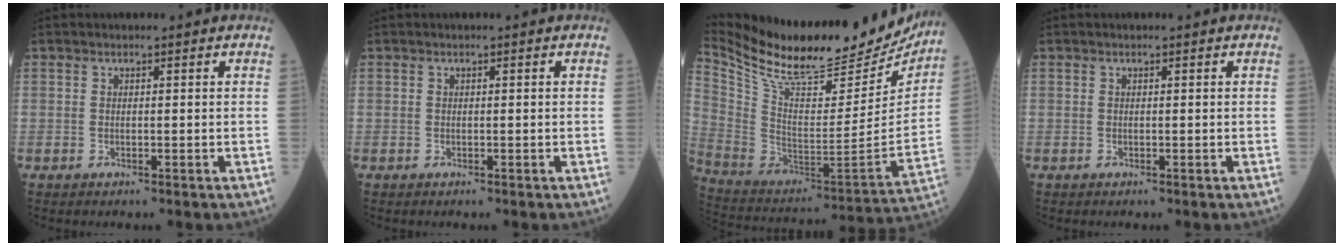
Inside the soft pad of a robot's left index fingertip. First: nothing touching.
{"total": 0.0}
{"total": 31.9, "force": [27.9, 7.0, 13.8], "torque": [-0.255, -0.064, 0.405]}
{"total": 0.0}